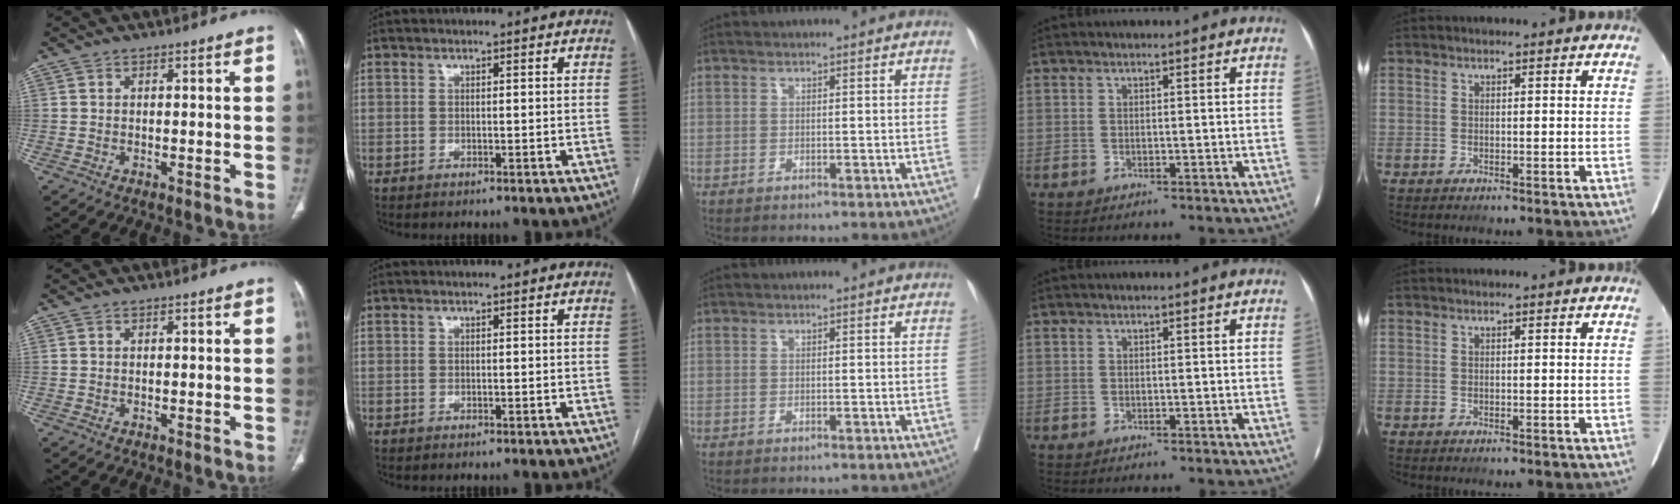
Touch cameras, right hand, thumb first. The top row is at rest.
{}